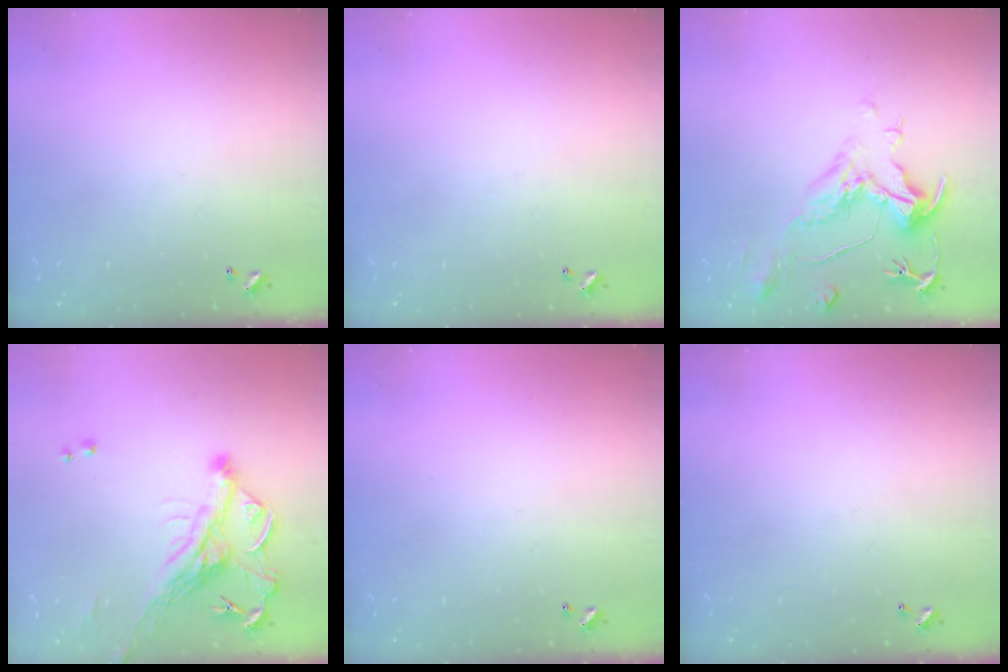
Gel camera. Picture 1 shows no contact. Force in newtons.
{"total": 0.0}
{"total": 1.8, "press": 0.8, "slide": 1.5}
{"total": 5.2, "press": 4.8, "slide": 1.8}
{"total": 0.0}
{"total": 0.0}